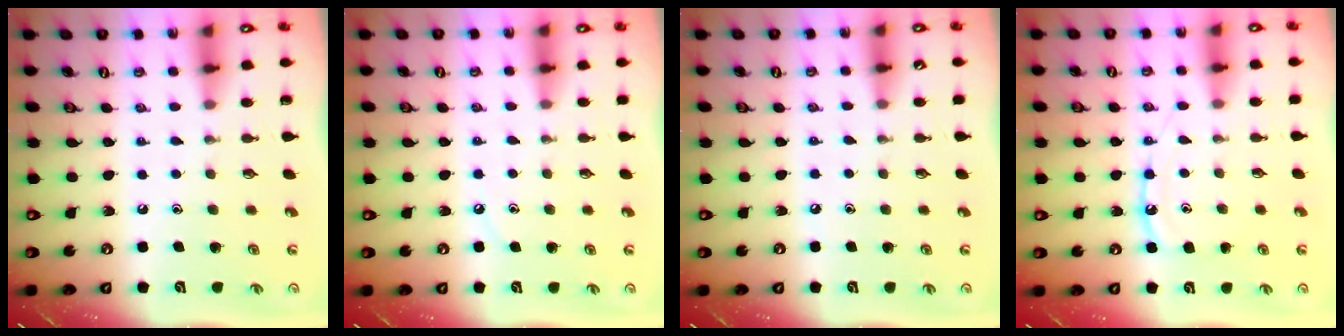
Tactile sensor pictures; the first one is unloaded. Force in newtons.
{"total": 4.3, "press": 4.3, "slide": 0.6}
{"total": 2.3, "press": 2.3, "slide": 0.4}
{"total": 10.2, "press": 10.1, "slide": 0.5}